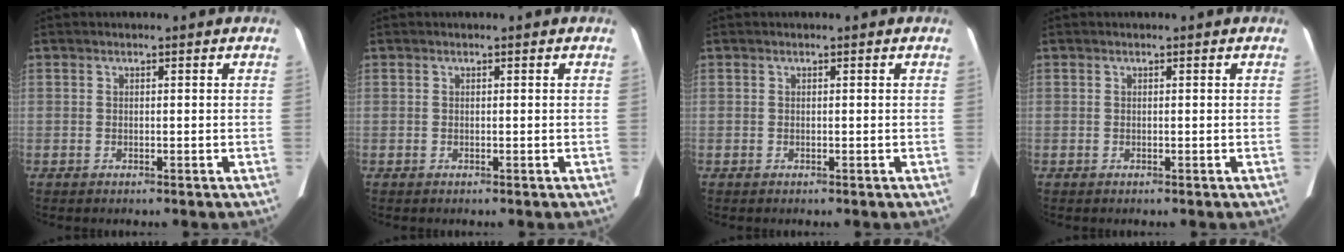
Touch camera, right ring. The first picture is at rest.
{"total": 0.0}
{"total": 0.0}
{"total": 0.0}